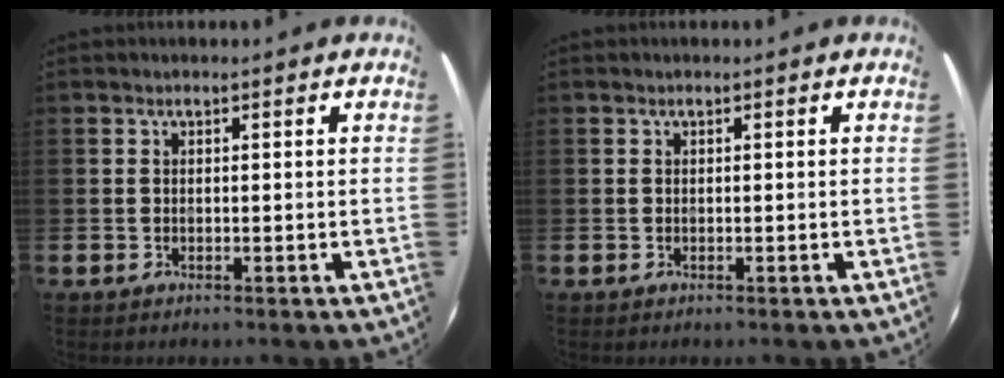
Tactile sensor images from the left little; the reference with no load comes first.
{"total": 0.0}